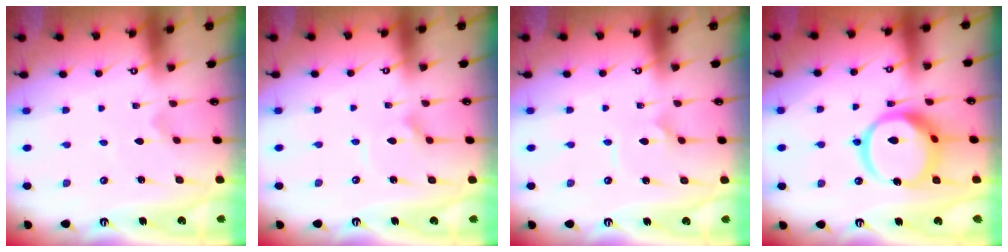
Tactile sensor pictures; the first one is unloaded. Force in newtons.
{"total": 3.0, "press": 3.0, "slide": 0.3}
{"total": 2.6, "press": 2.6, "slide": 0.3}
{"total": 15.9, "press": 15.9, "slide": 1.4}